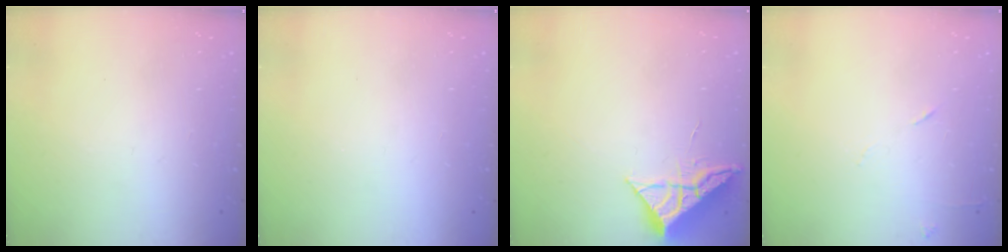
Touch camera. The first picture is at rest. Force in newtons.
{"total": 1.5, "press": 1.5, "slide": 0.1}
{"total": 6.6, "press": 6.6, "slide": 0.3}
{"total": 6.6, "press": 6.6, "slide": 0.8}